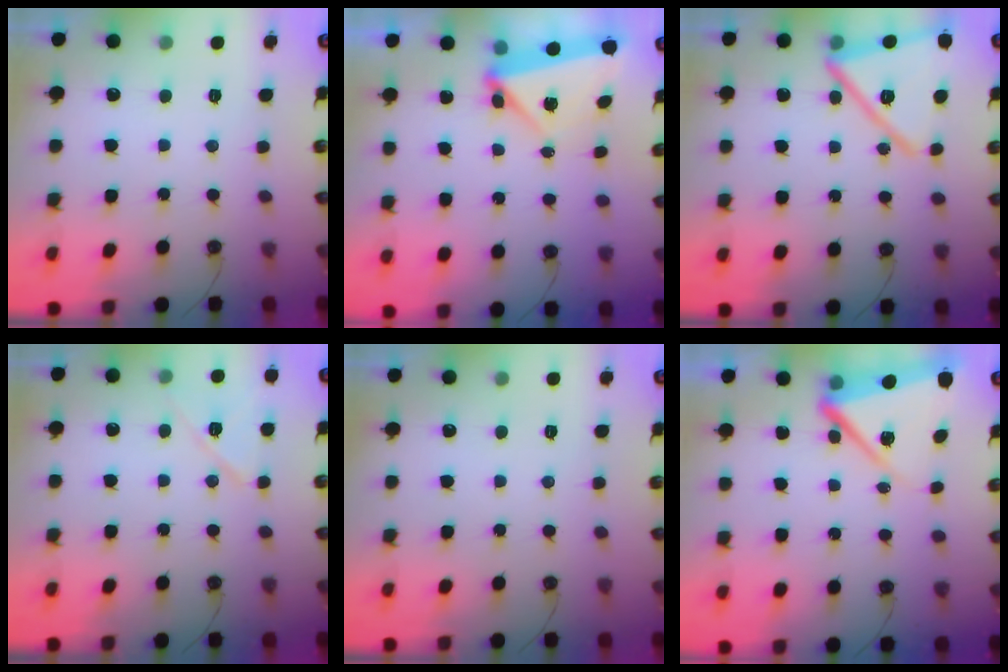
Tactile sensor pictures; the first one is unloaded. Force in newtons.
{"total": 5.7, "press": 5.7, "slide": 0.7}
{"total": 18.2, "press": 18.1, "slide": 1.9}
{"total": 9.9, "press": 9.9, "slide": 0.9}
{"total": 0.0}
{"total": 8.8, "press": 8.7, "slide": 0.9}